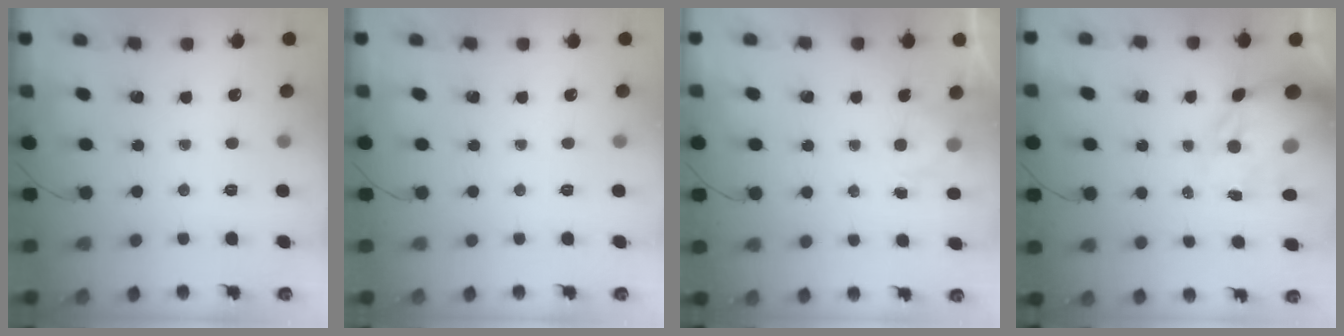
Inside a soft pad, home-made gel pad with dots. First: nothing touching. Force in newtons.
{"total": 0.0}
{"total": 1.4, "press": 0.7, "slide": 1.2}
{"total": 16.2, "press": 15.6, "slide": 4.2}